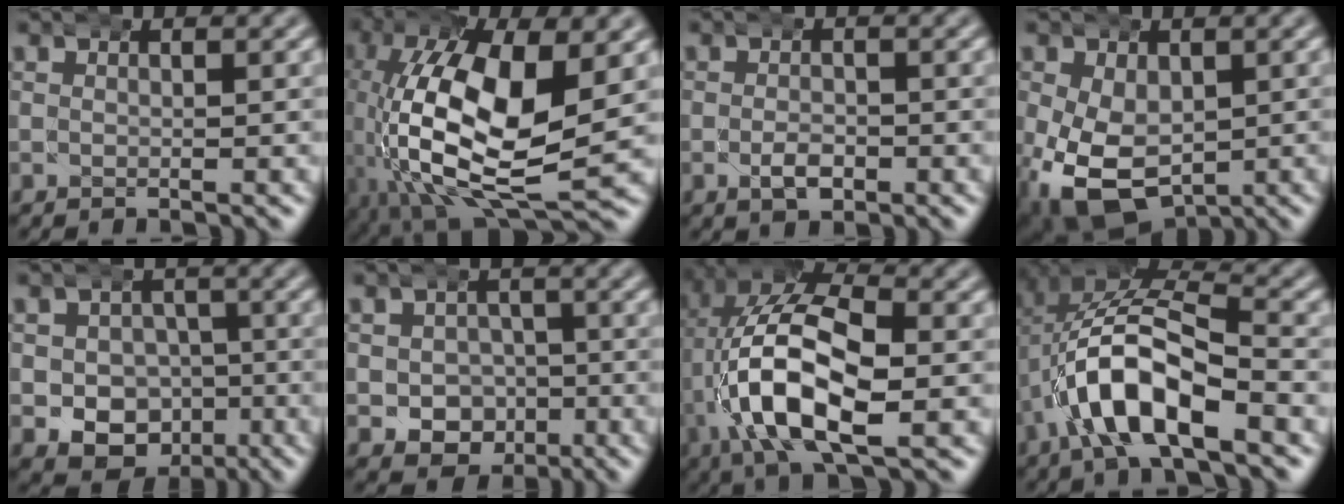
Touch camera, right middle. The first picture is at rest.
{"total": 14.2, "force": [-1.5, 7.6, 11.8], "torque": [-0.256, -0.051, 0.007]}
{"total": 2.4, "force": [-1.2, 1.4, 1.5], "torque": [-0.026, -0.008, -0.016]}
{"total": 12.9, "force": [-5.2, 9.9, 6.5], "torque": [-0.163, -0.081, -0.057]}
{"total": 10.0, "force": [-3.8, 8.7, 3.2], "torque": [-0.053, -0.053, -0.054]}
{"total": 7.3, "force": [-2.9, 6.4, 1.9], "torque": [-0.029, -0.038, -0.039]}
{"total": 11.9, "force": [-0.6, 7.0, 9.6], "torque": [-0.188, -0.008, -0.012]}
{"total": 9.6, "force": [-2.0, 5.7, 7.4], "torque": [-0.154, -0.013, -0.035]}